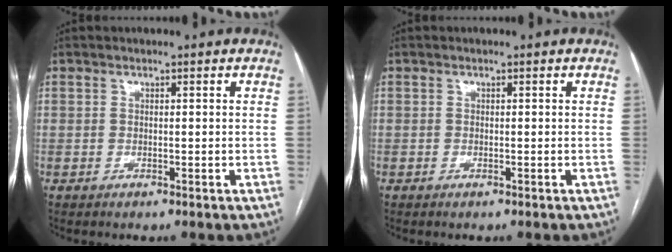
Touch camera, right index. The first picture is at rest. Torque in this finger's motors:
{"motor_torque": [-0.17, 0.09, -0.05, -0.01]}